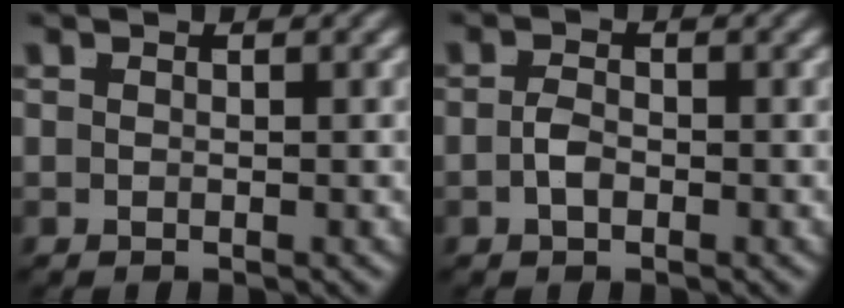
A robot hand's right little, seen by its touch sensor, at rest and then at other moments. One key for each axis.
{"total": 1.3, "fx": -1.0, "fy": 0.1, "fz": 0.8, "tx": -0.022, "ty": -0.011, "tz": -0.011}